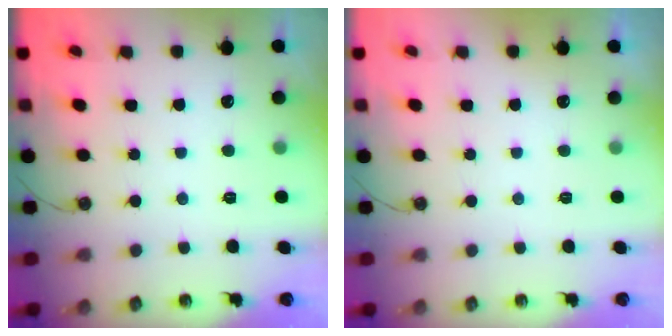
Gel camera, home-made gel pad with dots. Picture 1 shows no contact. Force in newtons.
{"total": 0.0}